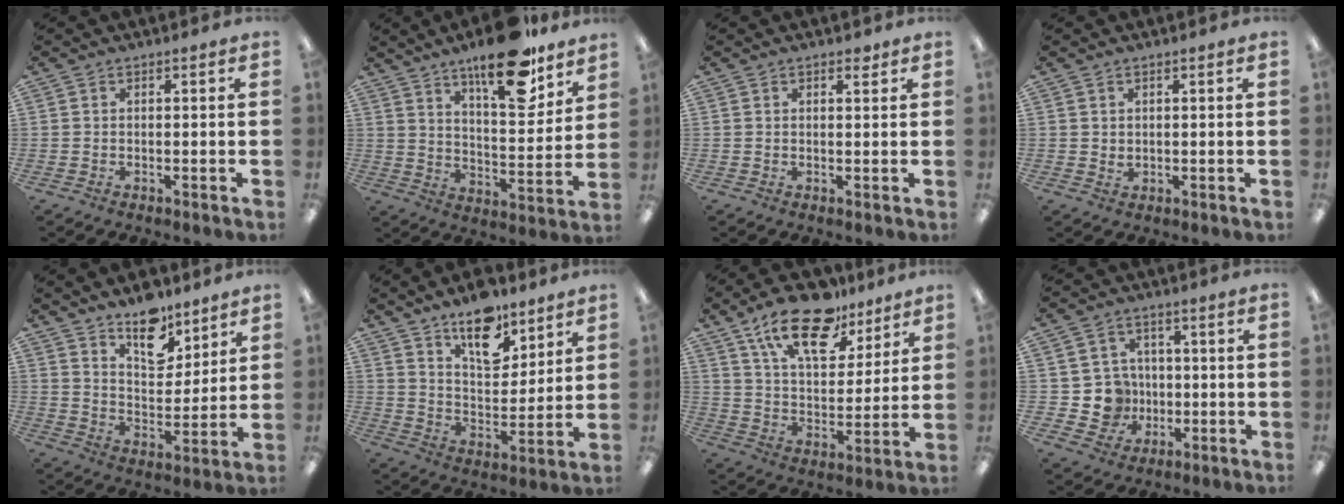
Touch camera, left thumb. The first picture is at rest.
{"total": 19.7, "force": [14.1, 6.8, 12.0], "torque": [-0.169, -0.087, 0.230]}
{"total": 1.8, "force": [1.3, 0.9, 0.9], "torque": [-0.002, -0.005, 0.019]}
{"total": 1.4, "force": [0.8, 1.0, 0.5], "torque": [-0.003, -0.002, 0.012]}
{"total": 12.1, "force": [9.1, 6.0, 5.2], "torque": [-0.060, -0.060, 0.162]}
{"total": 14.0, "force": [9.7, 6.9, 7.3], "torque": [-0.096, -0.057, 0.171]}
{"total": 18.8, "force": [12.8, 8.9, 10.5], "torque": [-0.164, -0.064, 0.219]}
{"total": 8.5, "force": [-0.7, 8.2, 2.3], "torque": [-0.057, 0.012, -0.001]}